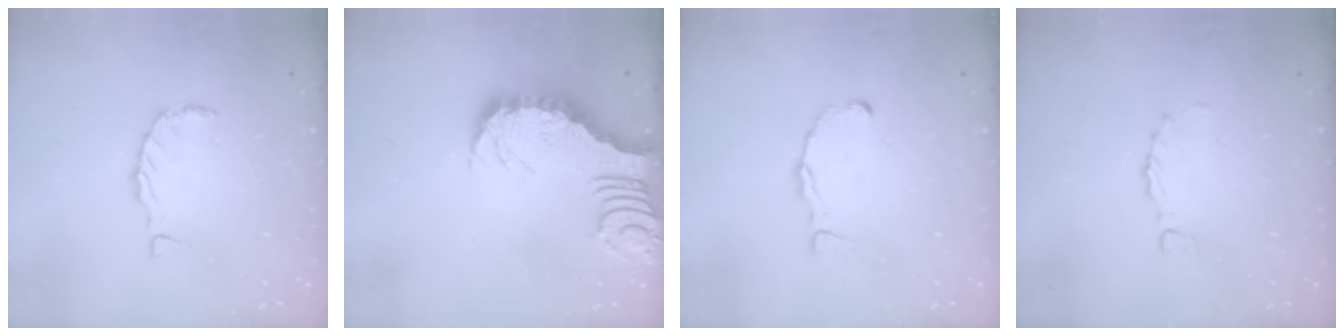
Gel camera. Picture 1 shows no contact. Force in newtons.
{"total": 3.4, "press": 3.4, "slide": 0.5}
{"total": 2.4, "press": 2.4, "slide": 0.2}
{"total": 0.0}